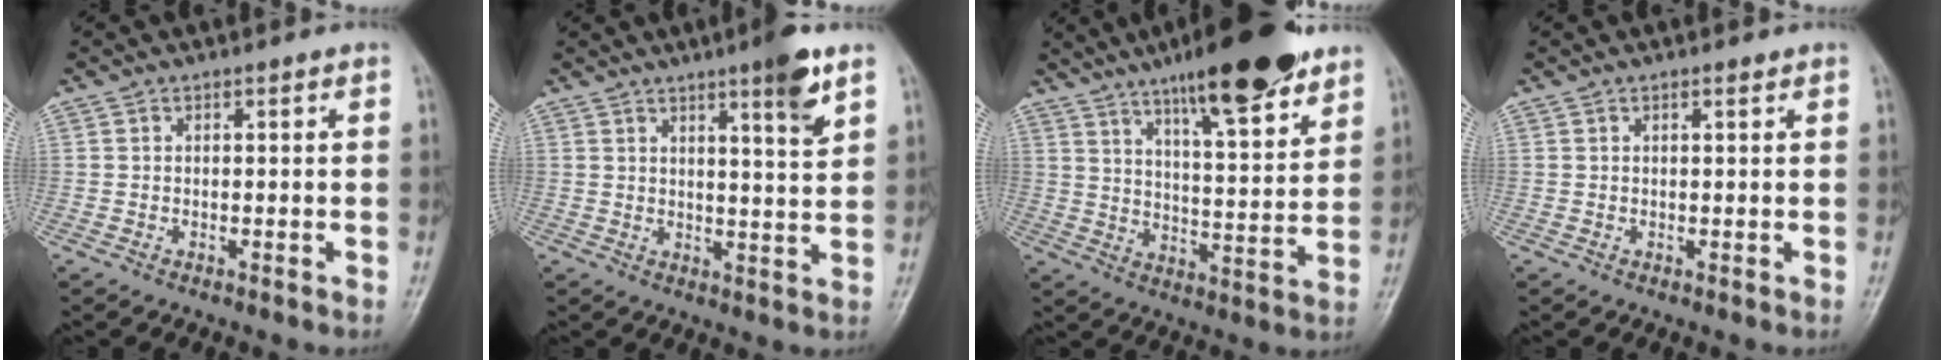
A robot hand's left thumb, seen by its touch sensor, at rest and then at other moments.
{"total": 7.3, "force": [4.4, 0.7, 5.8], "torque": [-0.079, -0.028, 0.063]}
{"total": 18.9, "force": [12.8, 4.1, 13.2], "torque": [-0.172, -0.060, 0.201]}
{"total": 0.7, "force": [0.5, 0.2, 0.5], "torque": [-0.008, -0.001, 0.007]}